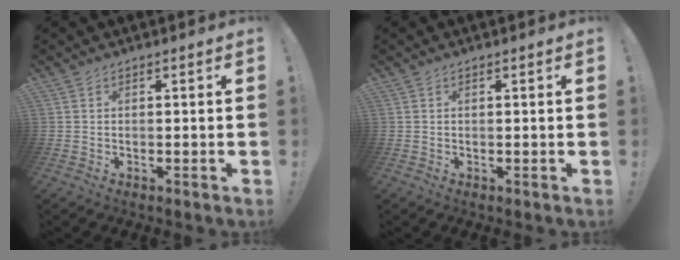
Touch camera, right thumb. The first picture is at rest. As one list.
[{"total": 0.0}]